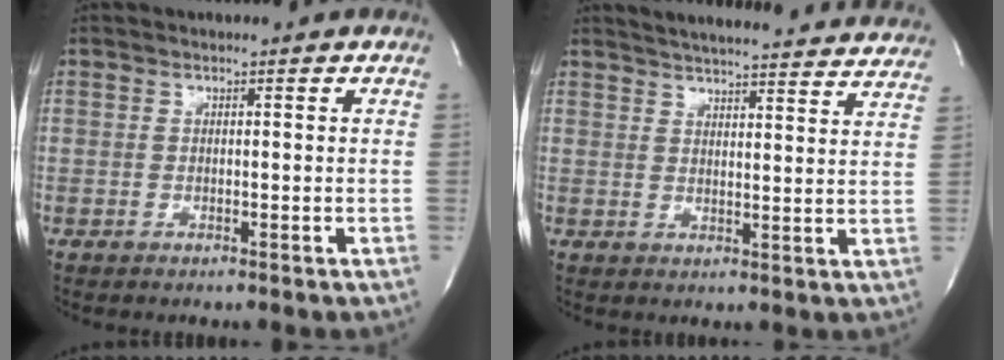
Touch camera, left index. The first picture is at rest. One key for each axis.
{"total": 24.1, "fx": 22.7, "fy": 3.1, "fz": 7.3, "tx": -0.113, "ty": -0.038, "tz": 0.270}